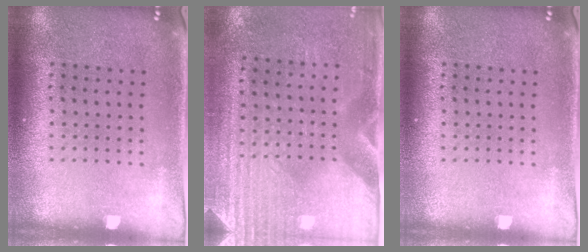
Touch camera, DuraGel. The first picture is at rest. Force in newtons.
{"total": 2.9, "press": 2.6, "slide": 1.5}
{"total": 0.0}